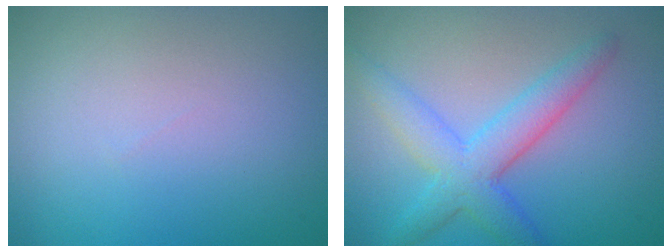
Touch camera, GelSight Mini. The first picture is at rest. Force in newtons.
{"total": 4.9, "press": 4.9, "slide": 0.1}